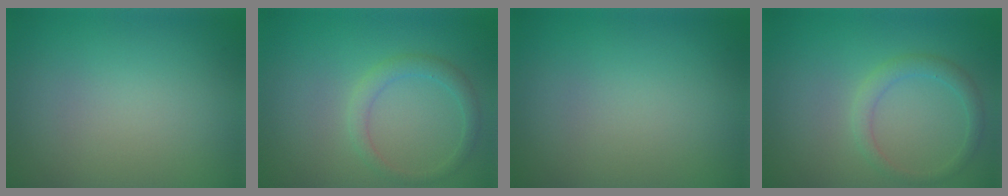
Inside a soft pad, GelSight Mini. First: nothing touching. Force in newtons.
{"total": 1.9, "press": 1.9, "slide": 0.1}
{"total": 0.0}
{"total": 1.9, "press": 1.9, "slide": 0.1}